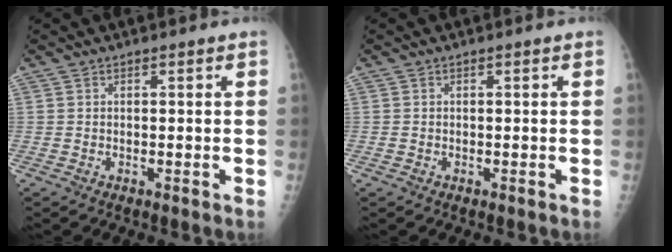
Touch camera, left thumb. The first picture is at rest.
{"total": 0.5, "force": [-0.3, 0.4, 0.0], "torque": [-0.002, 0.002, -0.004]}